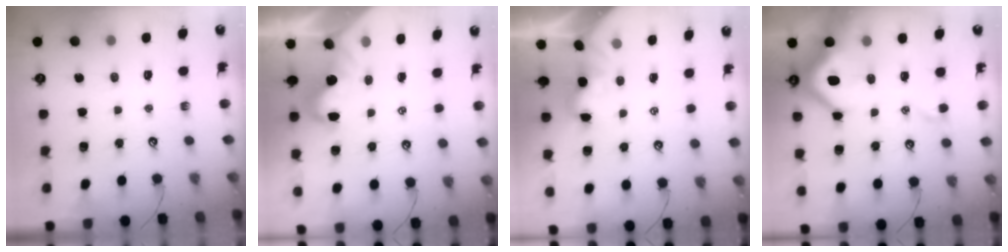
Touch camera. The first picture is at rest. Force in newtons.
{"total": 2.0, "press": 1.9, "slide": 0.6}
{"total": 2.0, "press": 2.0, "slide": 0.5}
{"total": 14.3, "press": 14.2, "slide": 1.9}